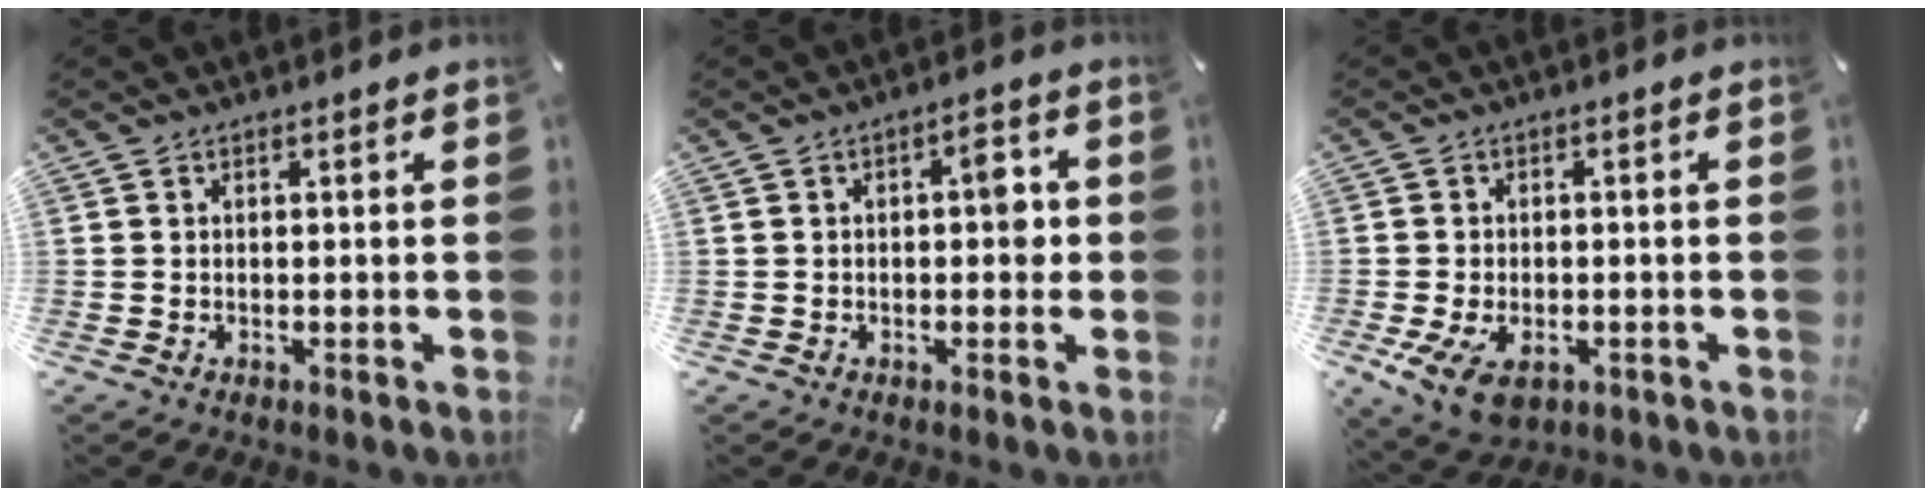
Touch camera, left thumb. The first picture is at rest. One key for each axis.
{"total": 4.7, "fx": 0.0, "fy": 2.6, "fz": 4.0, "tx": -0.052, "ty": 0.005, "tz": -0.007}
{"total": 6.5, "fx": -2.5, "fy": 4.3, "fz": 4.2, "tx": -0.099, "ty": 0.004, "tz": -0.044}